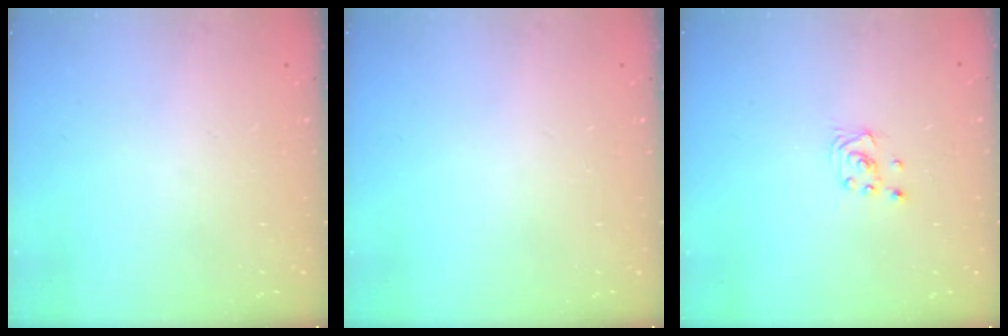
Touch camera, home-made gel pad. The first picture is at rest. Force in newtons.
{"total": 0.0}
{"total": 2.0, "press": 2.0, "slide": 0.1}